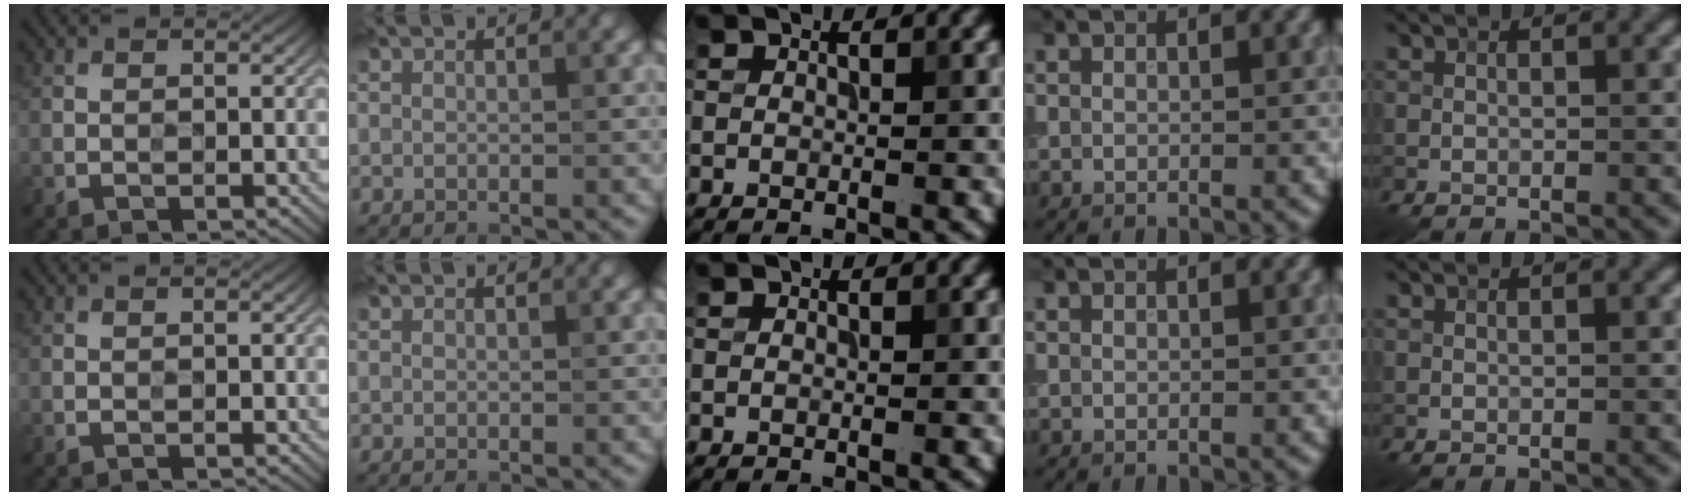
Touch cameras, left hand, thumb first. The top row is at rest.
{}